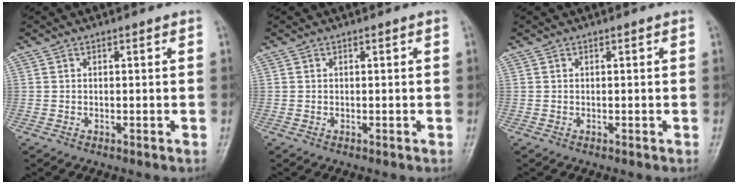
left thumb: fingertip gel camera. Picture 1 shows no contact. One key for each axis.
{"total": 0.0}
{"total": 0.0}